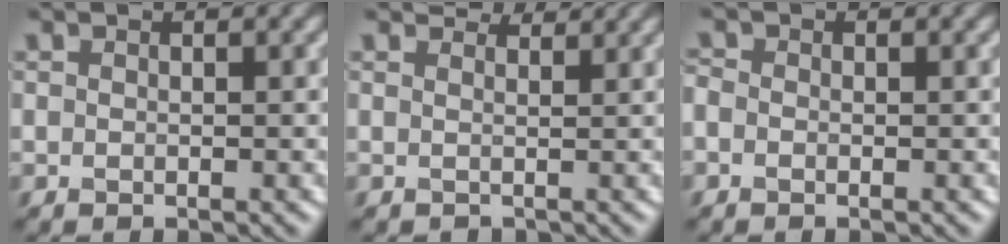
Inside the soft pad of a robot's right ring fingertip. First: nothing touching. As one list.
[{"total": 3.3, "force": [3.2, 0.7, 0.6], "torque": [-0.021, 0.005, 0.040]}, {"total": 0.8, "force": [-0.2, 0.6, 0.4], "torque": [-0.007, -0.001, -0.011]}]